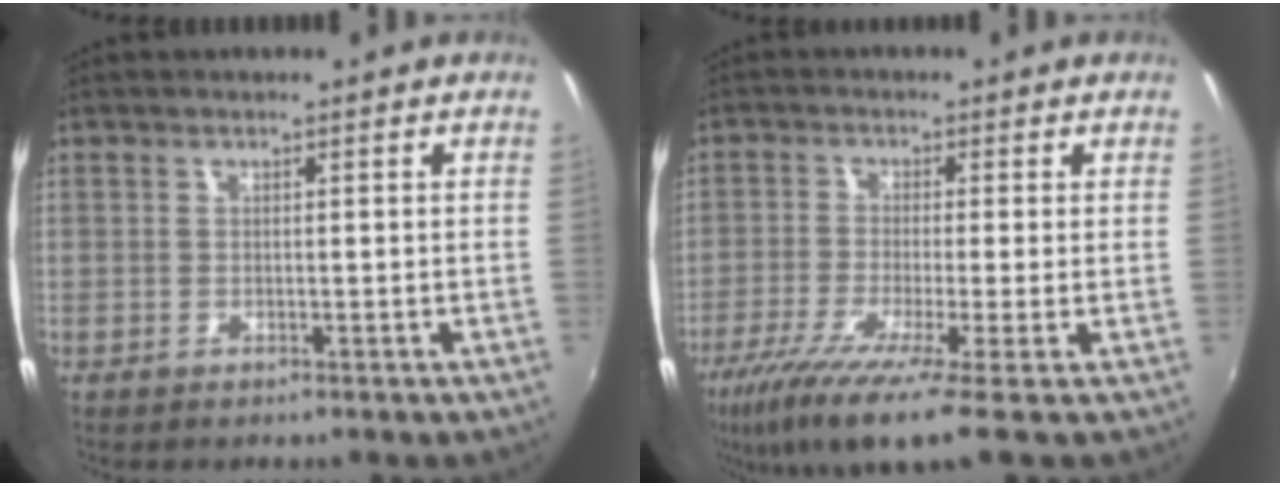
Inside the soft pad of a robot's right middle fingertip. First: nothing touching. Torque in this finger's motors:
{"motor_torque": [1.14, -1.00, 0.22, 0.14]}